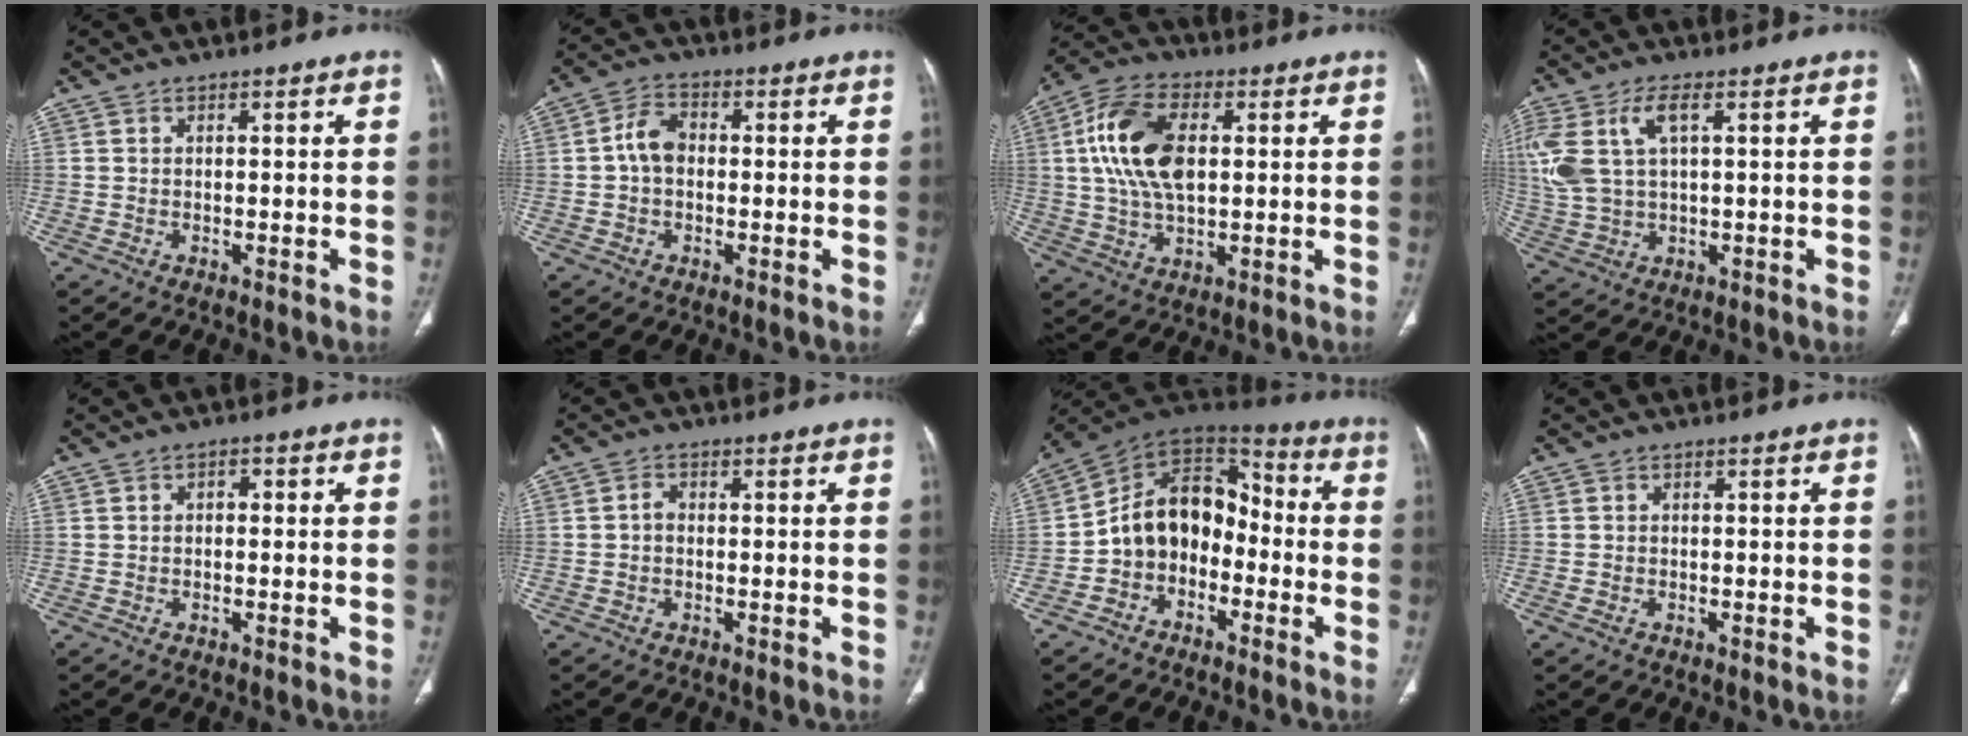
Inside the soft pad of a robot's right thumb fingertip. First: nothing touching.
{"total": 5.3, "force": [-0.1, 3.8, 3.7], "torque": [-0.063, 0.017, -0.011]}
{"total": 14.8, "force": [2.5, 8.4, 12.0], "torque": [-0.234, 0.012, 0.045]}
{"total": 11.9, "force": [3.5, 5.8, 9.8], "torque": [-0.239, 0.012, 0.080]}
{"total": 1.6, "force": [0.1, 1.1, 1.2], "torque": [-0.013, 0.009, -0.002]}
{"total": 1.6, "force": [-0.3, 1.2, 1.0], "torque": [-0.012, 0.004, -0.008]}
{"total": 13.5, "force": [-3.1, 10.3, 8.2], "torque": [-0.100, 0.071, -0.068]}
{"total": 0.8, "force": [-0.4, 0.5, 0.5], "torque": [-0.015, 0.002, -0.007]}